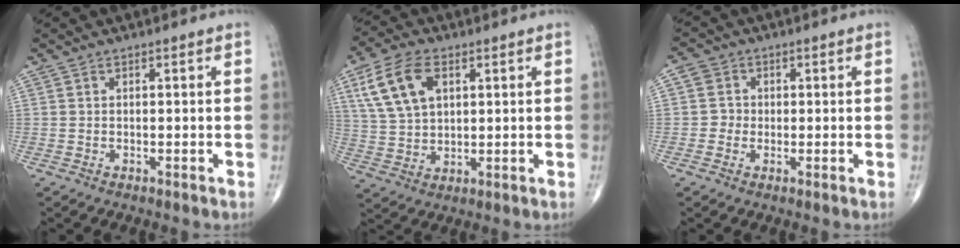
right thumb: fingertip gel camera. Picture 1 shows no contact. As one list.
[{"total": 11.4, "force": [4.4, 6.7, 8.2], "torque": [-0.158, 0.000, 0.088]}, {"total": 3.2, "force": [-0.2, 3.1, 0.8], "torque": [0.006, 0.007, -0.009]}]